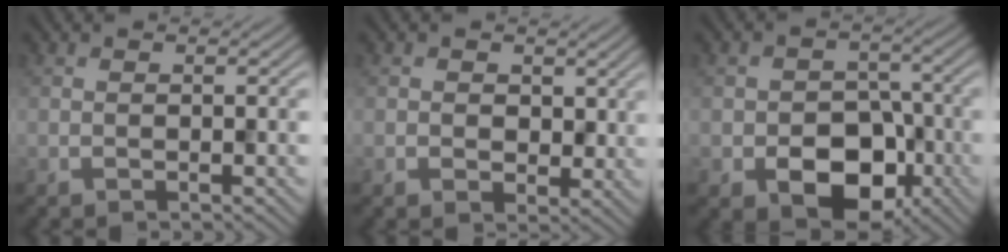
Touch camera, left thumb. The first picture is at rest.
{"total": 2.9, "force": [0.7, 2.5, 1.4], "torque": [-0.035, -0.008, 0.004]}
{"total": 9.0, "force": [-3.7, 6.3, 5.2], "torque": [-0.084, -0.016, -0.060]}